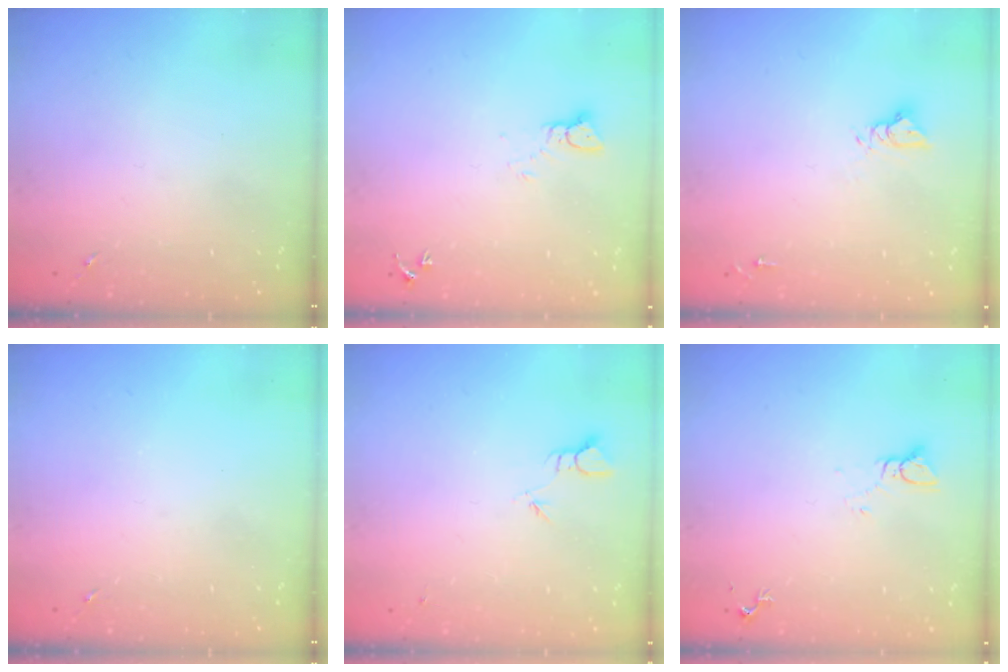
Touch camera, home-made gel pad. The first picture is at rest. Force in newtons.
{"total": 2.6, "press": 2.6, "slide": 0.1}
{"total": 5.5, "press": 5.5, "slide": 0.5}
{"total": 0.0}
{"total": 2.3, "press": 2.3, "slide": 0.1}
{"total": 3.0, "press": 3.0, "slide": 0.2}